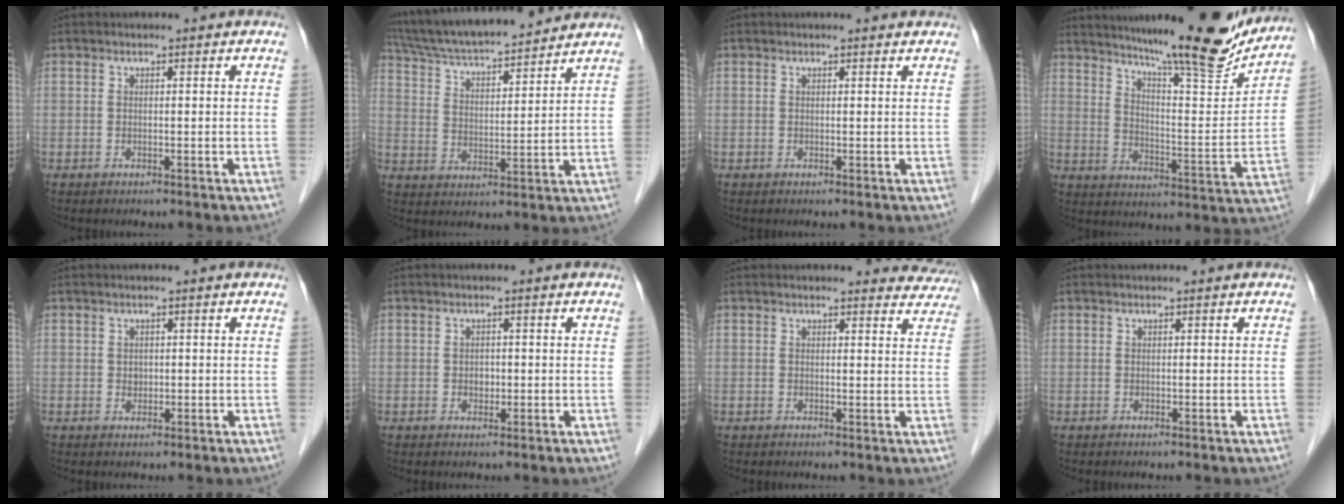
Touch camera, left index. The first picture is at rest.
{"total": 17.7, "force": [16.2, 1.8, 7.1], "torque": [-0.128, 0.025, 0.266]}
{"total": 1.4, "force": [1.4, 0.1, 0.4], "torque": [-0.013, 0.004, 0.012]}
{"total": 20.3, "force": [17.5, 1.7, 10.2], "torque": [-0.152, -0.033, 0.247]}
{"total": 1.1, "force": [-0.1, 1.0, 0.6], "torque": [-0.010, -0.001, 0.000]}
{"total": 1.4, "force": [-0.3, 1.1, 0.8], "torque": [-0.014, 0.000, -0.003]}
{"total": 5.3, "force": [5.0, 1.6, 0.0], "torque": [0.023, -0.019, 0.025]}
{"total": 0.0}